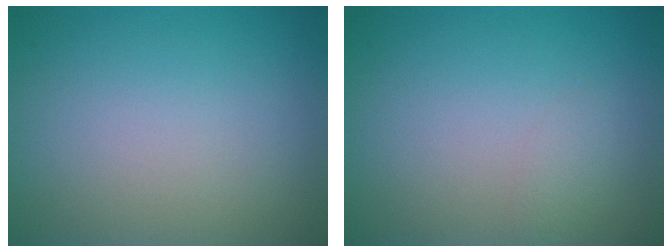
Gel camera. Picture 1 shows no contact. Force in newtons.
{"total": 0.8, "press": 0.8, "slide": 0.0}